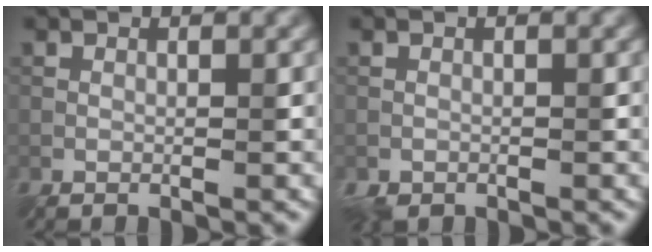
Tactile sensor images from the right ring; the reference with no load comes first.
{"total": 1.1, "force": [-0.6, 0.8, 0.3], "torque": [-0.008, -0.011, -0.010]}